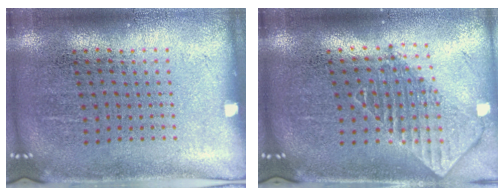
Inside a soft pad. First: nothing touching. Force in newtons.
{"total": 2.0, "press": 1.5, "slide": 1.3}